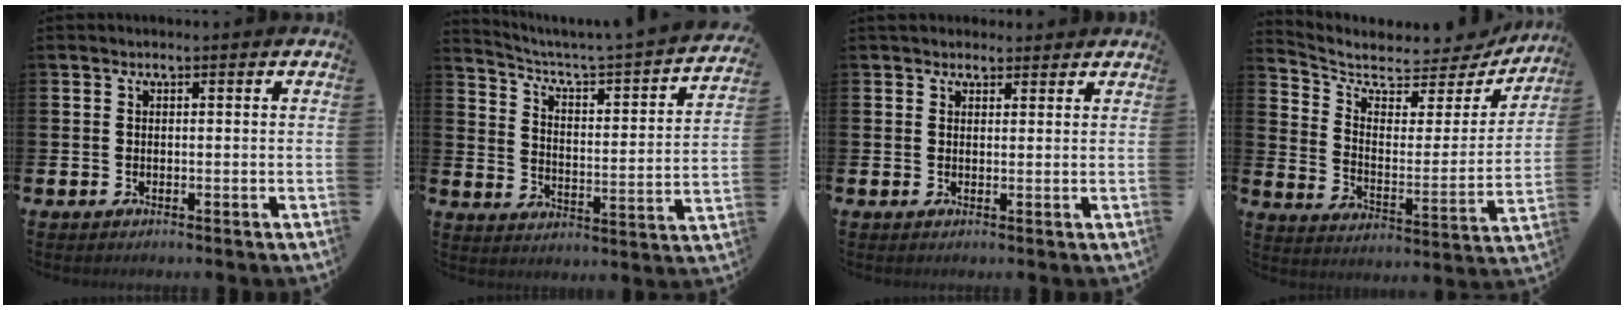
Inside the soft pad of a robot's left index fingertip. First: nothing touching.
{"total": 4.3, "force": [3.8, 0.2, 2.0], "torque": [-0.063, -0.038, 0.053]}
{"total": 2.4, "force": [2.2, 1.0, 0.1], "torque": [0.009, -0.006, 0.036]}
{"total": 6.0, "force": [5.3, 2.3, 1.4], "torque": [-0.056, -0.051, 0.083]}